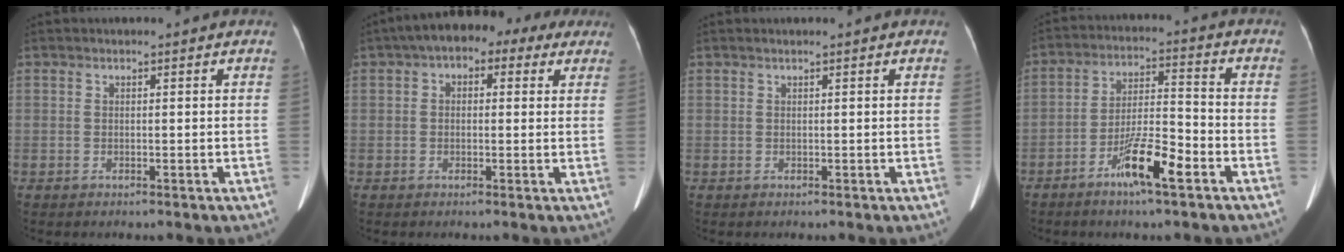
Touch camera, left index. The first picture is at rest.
{"total": 8.4, "force": [4.5, 4.6, 5.3], "torque": [-0.070, 0.047, 0.058]}
{"total": 0.0}
{"total": 9.0, "force": [-5.0, 1.0, 7.3], "torque": [-0.138, -0.002, -0.089]}